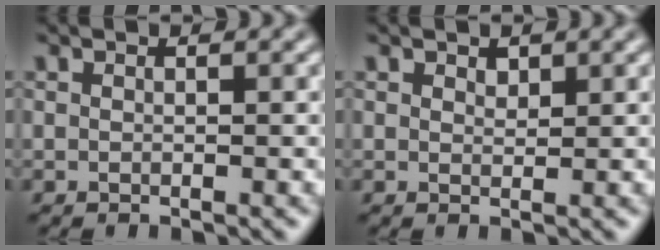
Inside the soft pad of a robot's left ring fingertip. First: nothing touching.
{"total": 0.9, "force": [0.7, 0.5, 0.3], "torque": [-0.005, -0.001, 0.012]}